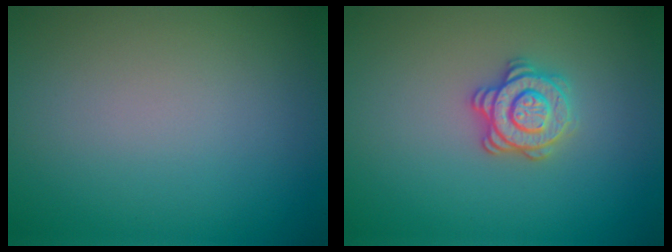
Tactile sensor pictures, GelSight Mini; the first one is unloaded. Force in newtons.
{"total": 3.1, "press": 2.8, "slide": 1.3}